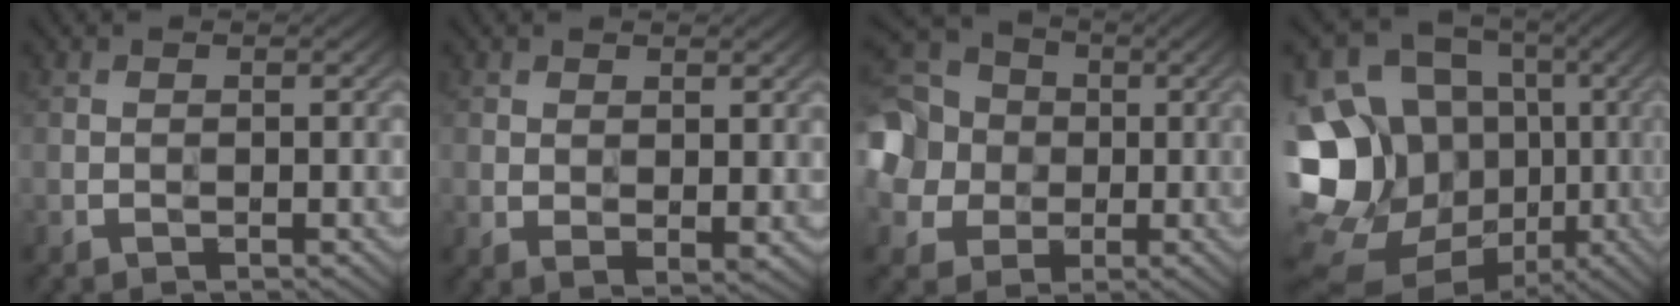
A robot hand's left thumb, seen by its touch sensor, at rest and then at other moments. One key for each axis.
{"total": 2.9, "fx": 1.0, "fy": 1.5, "fz": 2.3, "tx": -0.043, "ty": -0.011, "tz": 0.023}
{"total": 13.2, "fx": 0.1, "fy": 11.8, "fz": 6.0, "tx": -0.212, "ty": 0.003, "tz": -0.022}
{"total": 19.5, "fx": -3.9, "fy": 16.8, "fz": 9.1, "tx": -0.232, "ty": 0.004, "tz": -0.073}